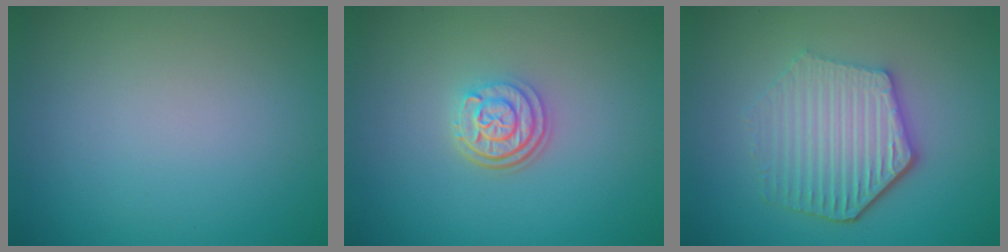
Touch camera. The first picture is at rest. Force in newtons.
{"total": 3.1, "press": 2.4, "slide": 2.0}
{"total": 5.6, "press": 4.4, "slide": 3.4}